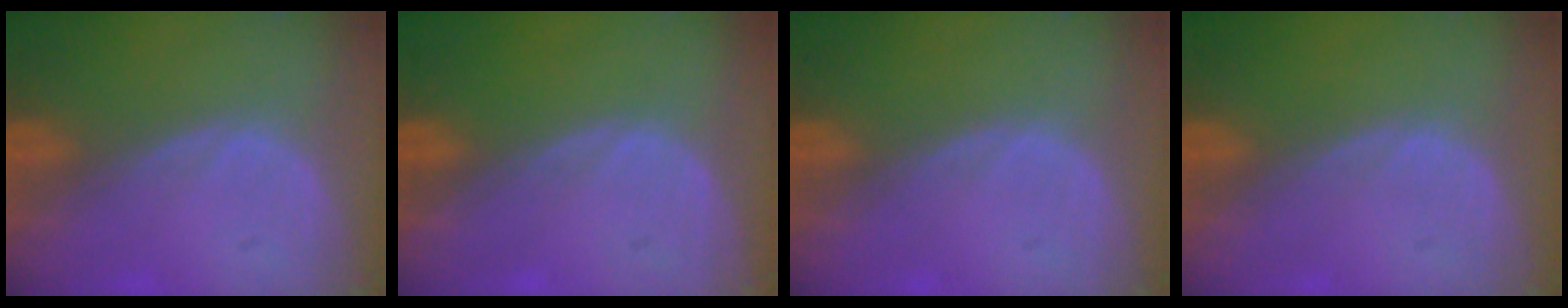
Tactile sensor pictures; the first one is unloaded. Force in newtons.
{"total": 0.0}
{"total": 0.0}
{"total": 0.0}